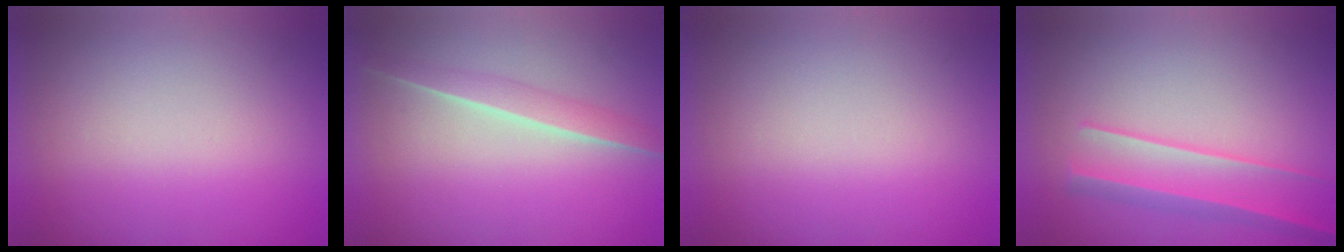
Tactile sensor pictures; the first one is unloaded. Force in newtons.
{"total": 1.7}
{"total": 0.0}
{"total": 2.2}